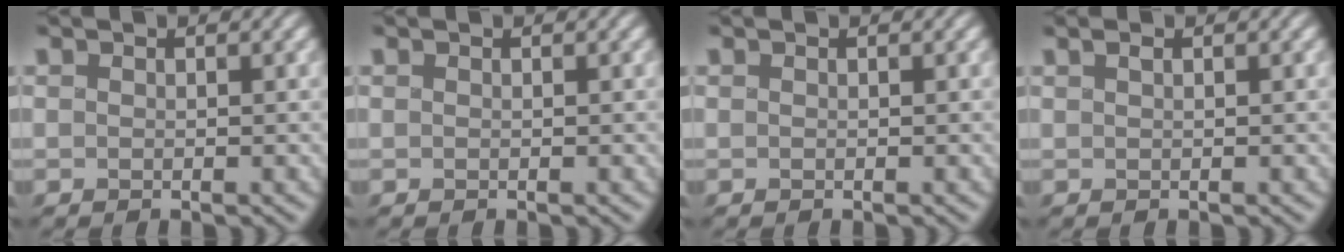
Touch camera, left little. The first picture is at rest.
{"total": 0.0}
{"total": 0.0}
{"total": 0.9, "force": [0.3, 0.4, 0.8], "torque": [-0.007, -0.002, 0.002]}